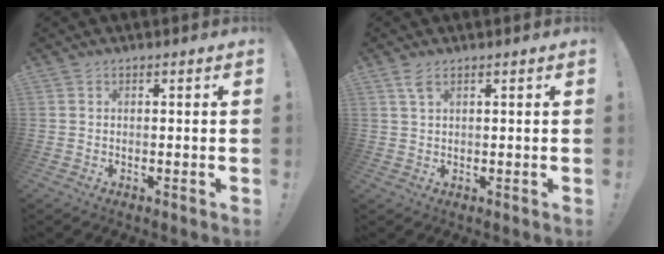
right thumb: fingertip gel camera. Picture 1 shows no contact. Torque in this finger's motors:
{"motor_torque": [0.00, -0.01, 0.06, 0.07, 0.00]}